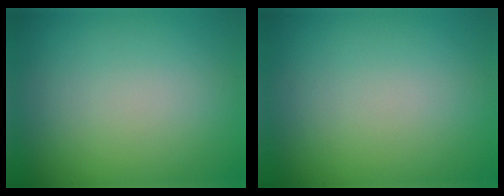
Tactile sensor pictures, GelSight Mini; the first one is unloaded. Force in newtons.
{"total": 0.0}